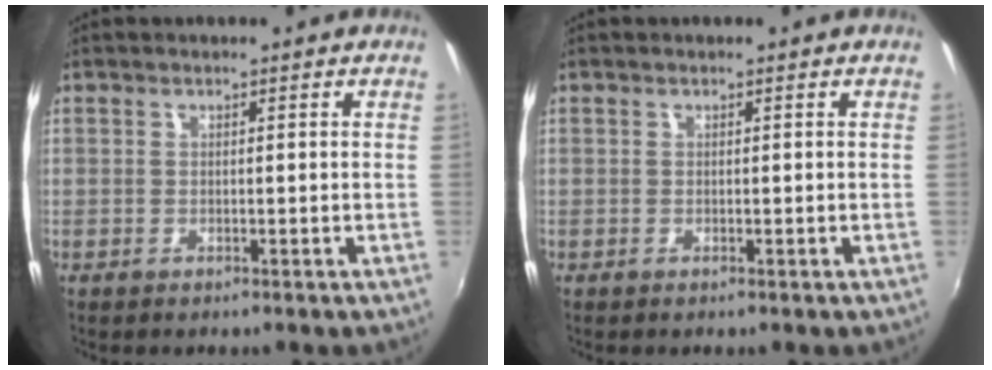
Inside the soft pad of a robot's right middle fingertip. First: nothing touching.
{"total": 0.0}